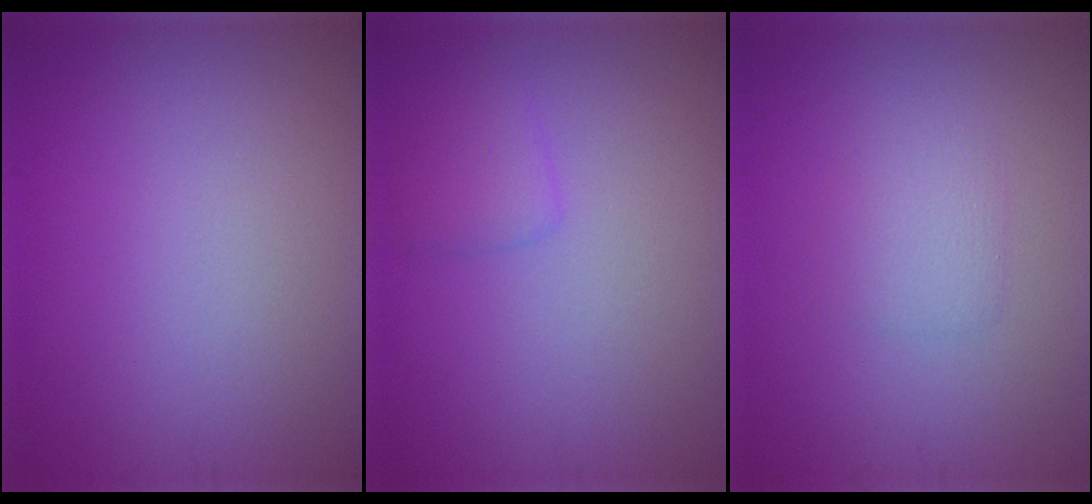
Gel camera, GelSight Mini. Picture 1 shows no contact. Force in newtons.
{"total": 1.6, "press": 1.6, "slide": 0.0}
{"total": 1.6, "press": 1.6, "slide": 0.1}